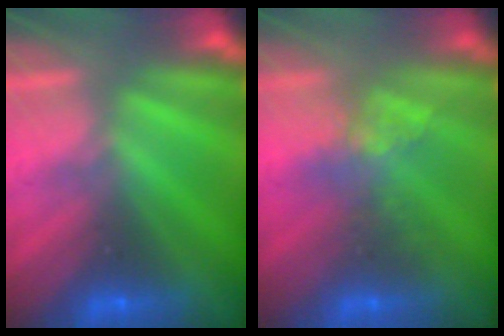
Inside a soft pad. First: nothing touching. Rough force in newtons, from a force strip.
{"total": 2.4}